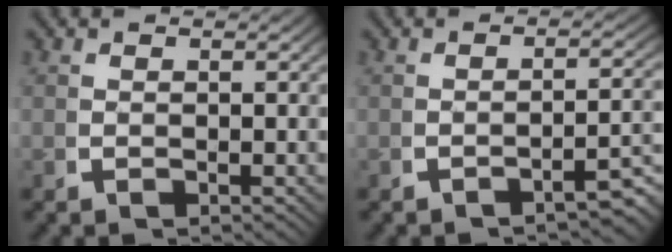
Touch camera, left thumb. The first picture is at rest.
{"total": 3.8, "force": [-2.4, 0.7, 2.8], "torque": [-0.035, 0.001, -0.033]}